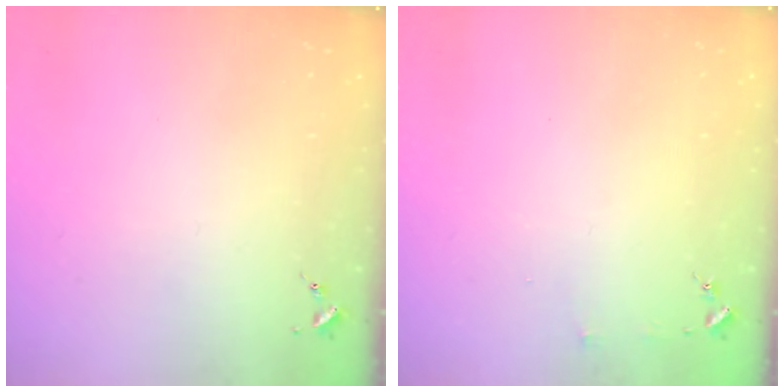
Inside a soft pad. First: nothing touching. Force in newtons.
{"total": 3.0, "press": 3.0, "slide": 0.3}